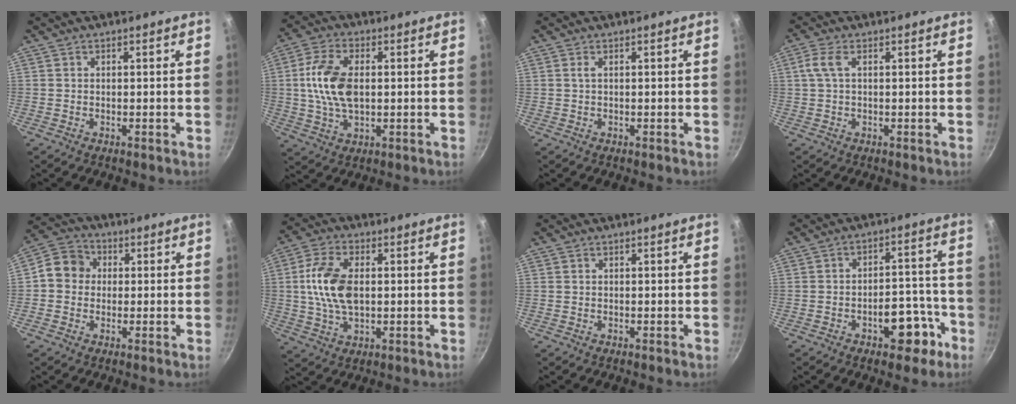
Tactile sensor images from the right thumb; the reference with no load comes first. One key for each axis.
{"total": 11.3, "fx": 0.8, "fy": 6.4, "fz": 9.2, "tx": -0.174, "ty": 0.013, "tz": 0.012}
{"total": 0.7, "fx": 0.2, "fy": 0.1, "fz": 0.6, "tx": -0.013, "ty": 0.001, "tz": 0.004}
{"total": 3.2, "fx": 0.7, "fy": 1.3, "fz": 2.9, "tx": -0.068, "ty": 0.009, "tz": 0.013}
{"total": 7.3, "fx": 0.3, "fy": 6.5, "fz": 3.2, "tx": -0.026, "ty": 0.015, "tz": -0.017}
{"total": 10.2, "fx": 0.9, "fy": 5.8, "fz": 8.3, "tx": -0.156, "ty": 0.008, "tz": 0.014}
{"total": 0.0}
{"total": 10.1, "fx": -5.1, "fy": 5.4, "fz": 6.9, "tx": -0.057, "ty": 0.052, "tz": -0.059}